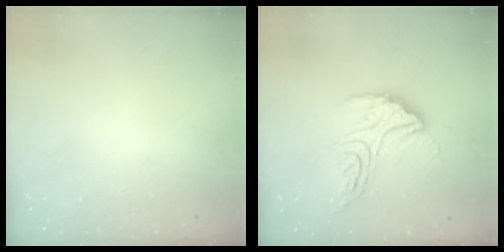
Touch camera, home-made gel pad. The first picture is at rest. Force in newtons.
{"total": 14.0, "press": 14.0, "slide": 0.8}